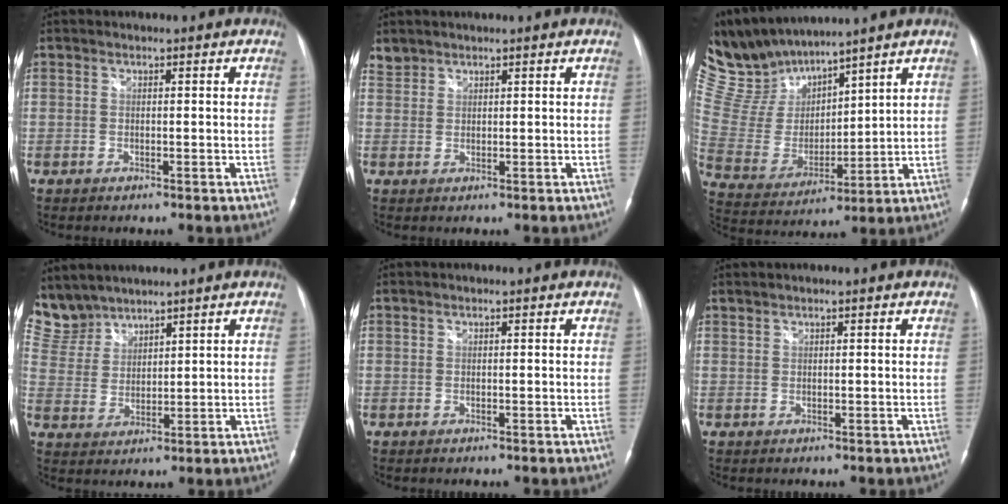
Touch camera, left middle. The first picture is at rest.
{"total": 1.7, "force": [1.6, 0.6, -0.2], "torque": [0.004, 0.008, 0.031]}
{"total": 11.9, "force": [11.4, 2.3, 2.4], "torque": [-0.078, 0.013, 0.247]}
{"total": 7.6, "force": [7.3, 2.1, 0.0], "torque": [-0.014, 0.011, 0.166]}
{"total": 0.0}
{"total": 0.6, "force": [0.6, 0.0, 0.1], "torque": [-0.007, 0.004, 0.017]}